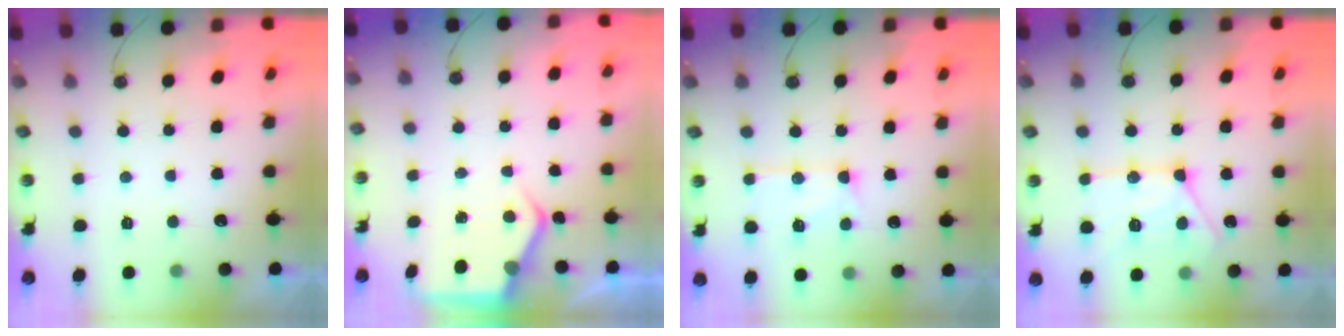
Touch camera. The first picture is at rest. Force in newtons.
{"total": 5.0, "press": 5.0, "slide": 0.4}
{"total": 13.8, "press": 13.8, "slide": 1.2}
{"total": 16.1, "press": 16.1, "slide": 1.4}